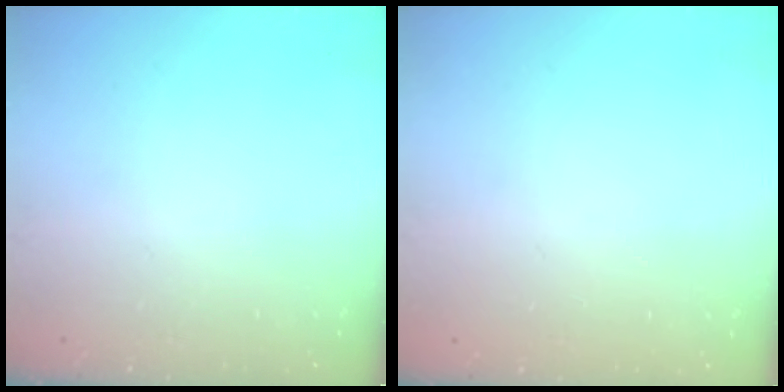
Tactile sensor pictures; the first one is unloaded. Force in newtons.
{"total": 0.0}